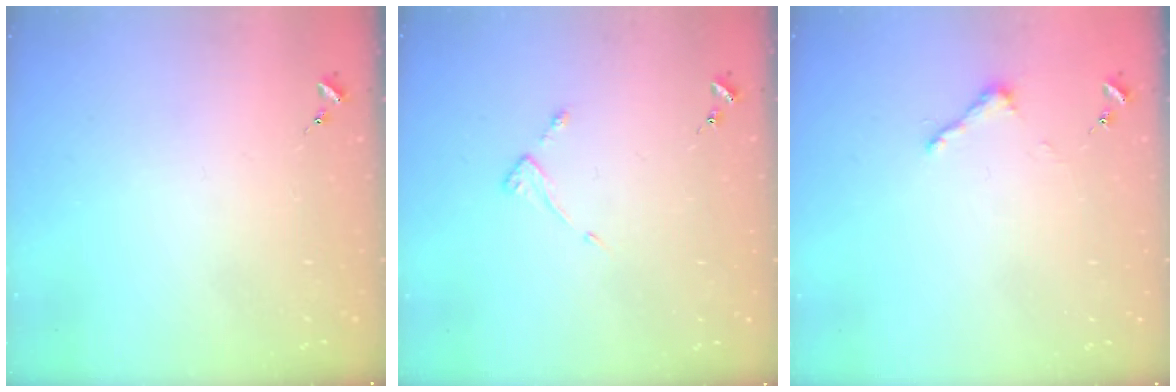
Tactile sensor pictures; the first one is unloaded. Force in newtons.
{"total": 3.2, "press": 3.2, "slide": 0.4}
{"total": 3.3, "press": 3.3, "slide": 0.3}